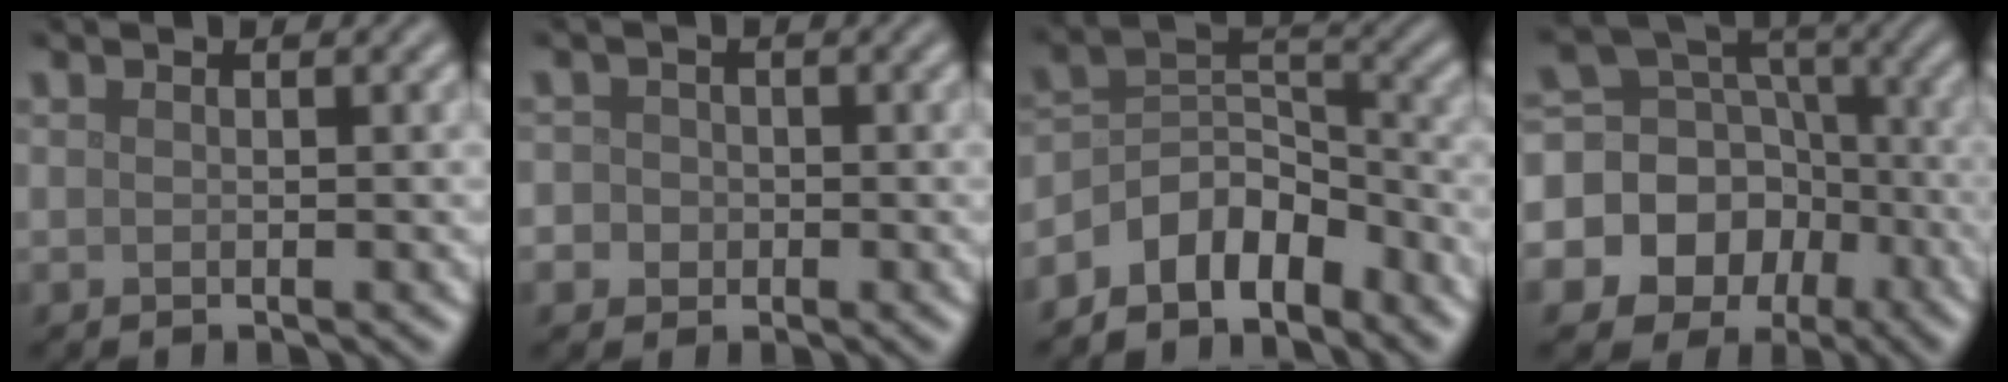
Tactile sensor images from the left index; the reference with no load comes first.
{"total": 3.6, "force": [-0.2, 3.4, 1.2], "torque": [0.003, 0.021, -0.030]}
{"total": 6.1, "force": [-4.3, 3.1, 2.9], "torque": [-0.033, 0.008, -0.088]}
{"total": 14.4, "force": [-4.8, 12.8, 4.6], "torque": [-0.118, -0.008, -0.085]}